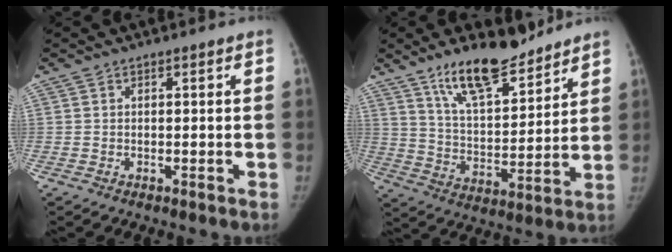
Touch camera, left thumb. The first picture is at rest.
{"total": 15.8, "force": [11.8, 5.3, 9.1], "torque": [-0.122, -0.072, 0.209]}